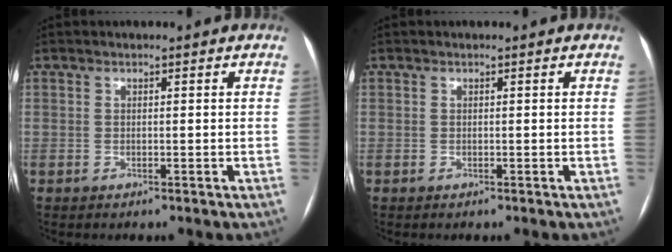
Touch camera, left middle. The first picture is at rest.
{"total": 0.0}